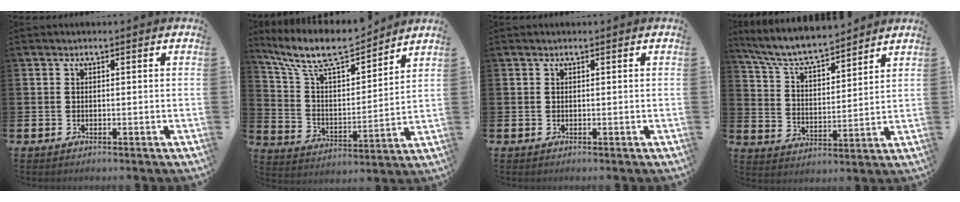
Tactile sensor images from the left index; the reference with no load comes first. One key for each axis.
{"total": 10.2, "fx": 8.8, "fy": 2.6, "fz": 4.3, "tx": -0.120, "ty": -0.054, "tz": 0.152}
{"total": 0.0}
{"total": 7.3, "fx": 6.9, "fy": 1.2, "fz": 2.3, "tx": -0.078, "ty": -0.047, "tz": 0.119}